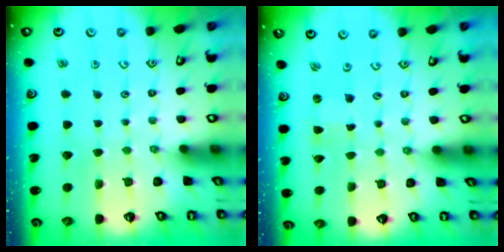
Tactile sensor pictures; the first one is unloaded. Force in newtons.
{"total": 0.7, "press": 0.7, "slide": 0.1}